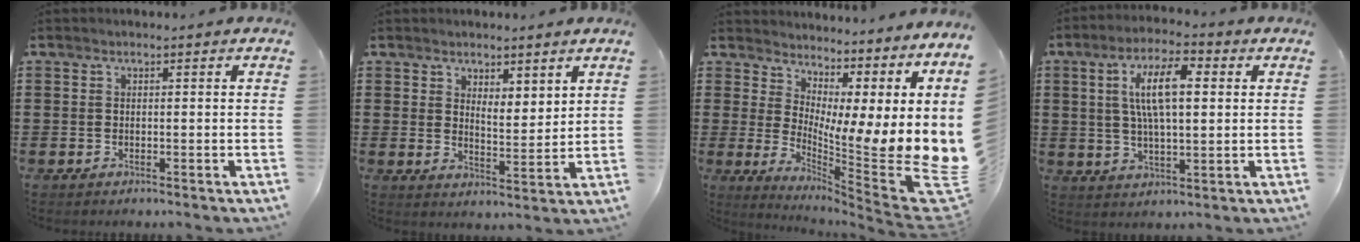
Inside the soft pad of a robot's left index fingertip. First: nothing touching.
{"total": 3.6, "force": [3.3, 1.3, 0.4], "torque": [-0.013, -0.010, 0.059]}
{"total": 5.8, "force": [-0.3, 3.6, 4.6], "torque": [-0.053, -0.067, -0.012]}
{"total": 9.6, "force": [2.3, 3.5, 8.6], "torque": [-0.178, 0.015, 0.035]}